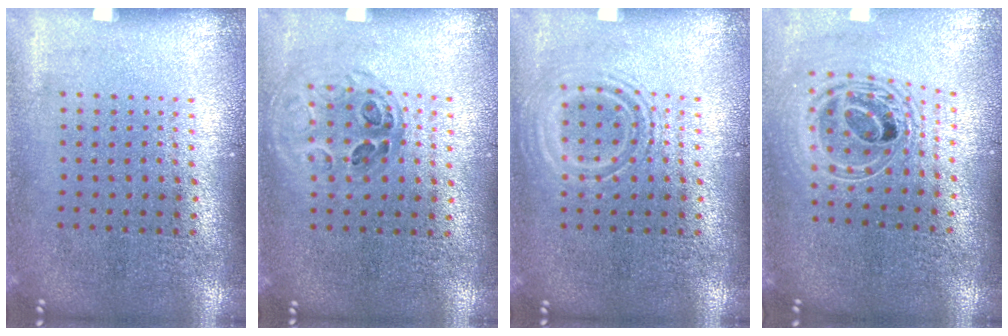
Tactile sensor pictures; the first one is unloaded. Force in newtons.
{"total": 0.9, "press": 0.9, "slide": 0.3}
{"total": 1.1, "press": 1.1, "slide": 0.2}
{"total": 2.1, "press": 1.6, "slide": 1.3}